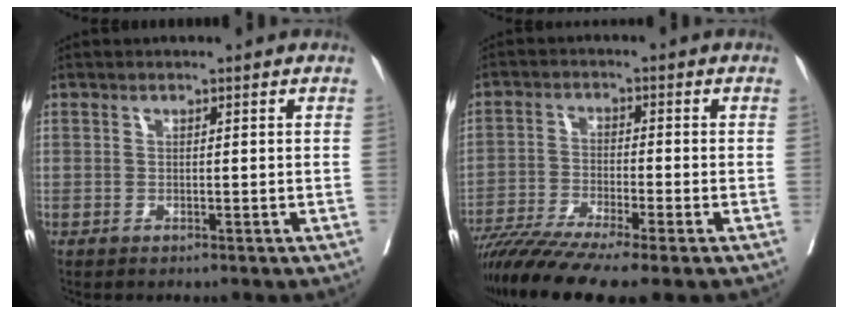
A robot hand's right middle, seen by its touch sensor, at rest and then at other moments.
{"total": 12.0, "force": [-9.3, 0.1, 7.6], "torque": [-0.133, -0.029, -0.156]}